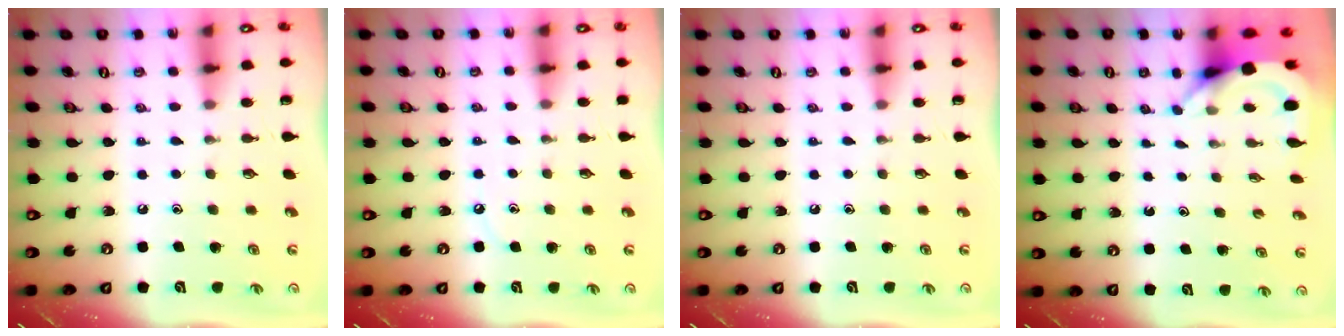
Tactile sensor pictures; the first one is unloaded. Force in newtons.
{"total": 3.2, "press": 3.2, "slide": 0.5}
{"total": 0.0}
{"total": 3.9, "press": 3.9, "slide": 0.2}